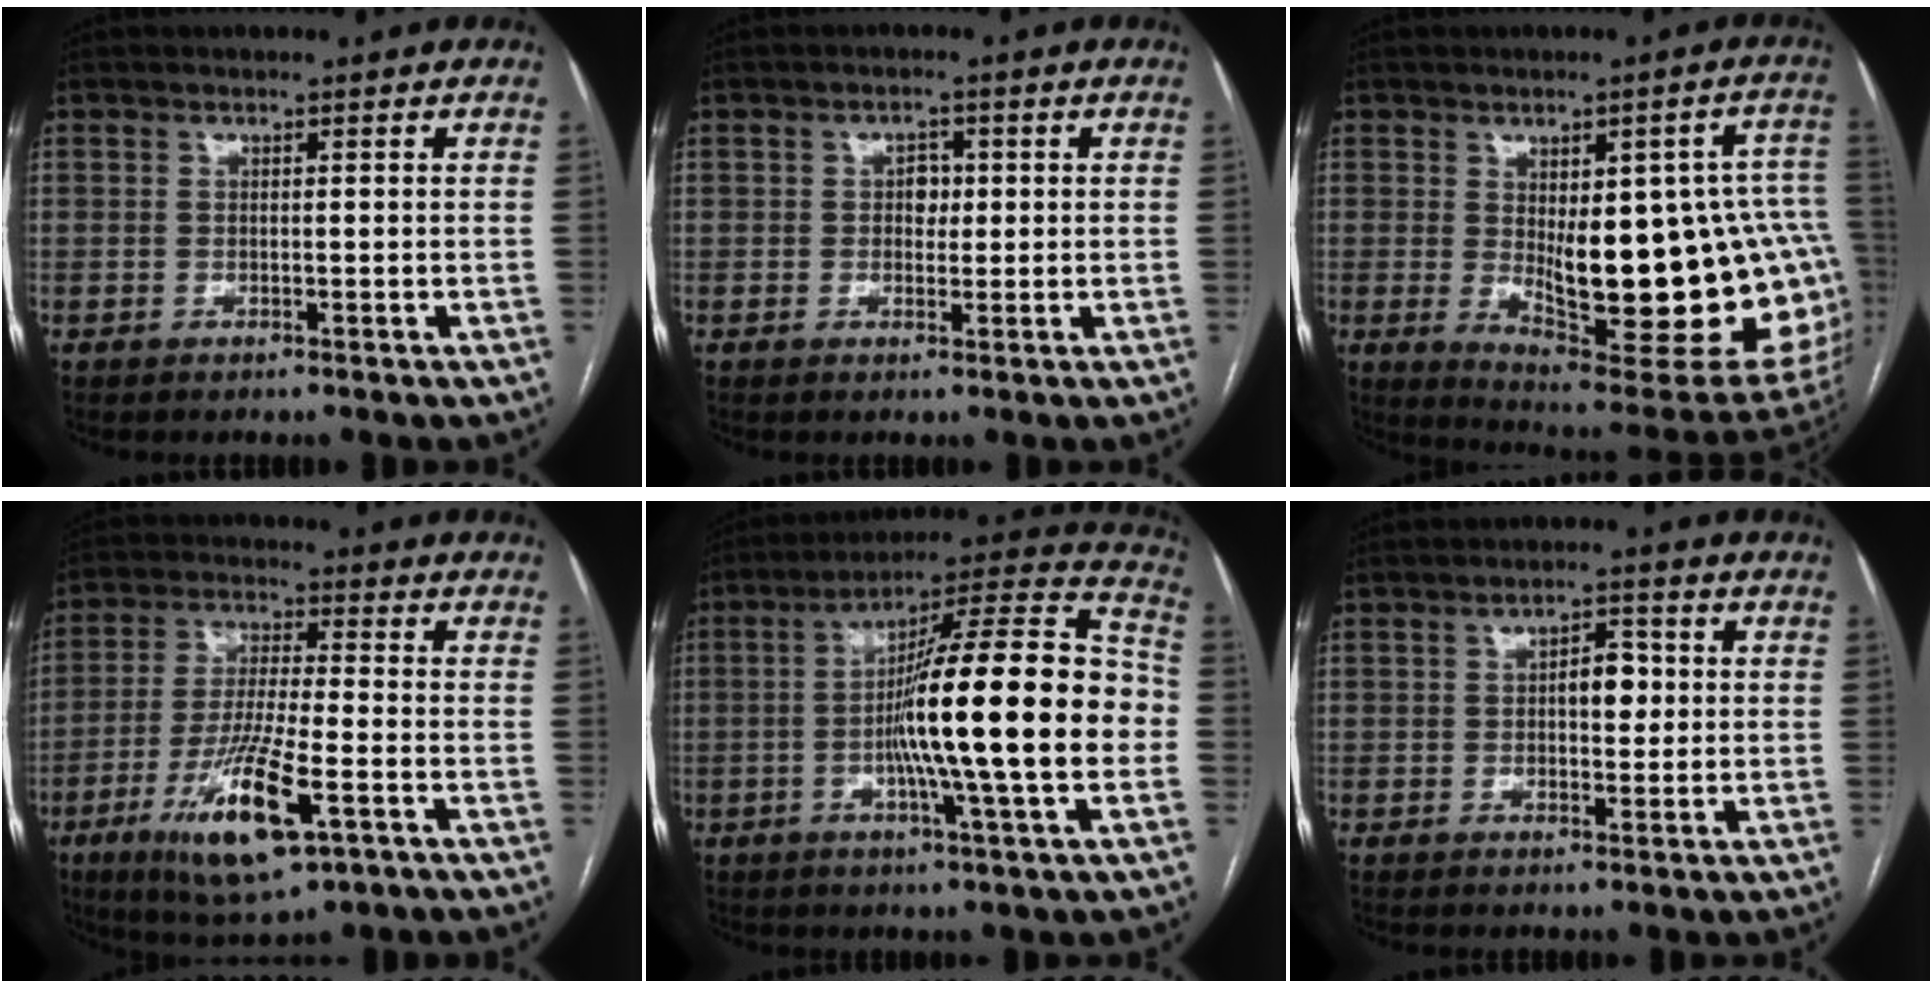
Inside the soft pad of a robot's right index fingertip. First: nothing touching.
{"total": 2.3, "force": [0.2, 1.6, 1.6], "torque": [-0.021, 0.004, 0.004]}
{"total": 25.0, "force": [-1.7, 7.7, 23.8], "torque": [-0.232, 0.007, 0.006]}
{"total": 14.3, "force": [-6.3, 2.3, 12.7], "torque": [-0.248, -0.026, -0.107]}
{"total": 22.6, "force": [-2.9, 0.3, 22.4], "torque": [-0.318, 0.017, -0.056]}
{"total": 4.3, "force": [0.3, 2.1, 3.8], "torque": [-0.057, 0.011, 0.006]}